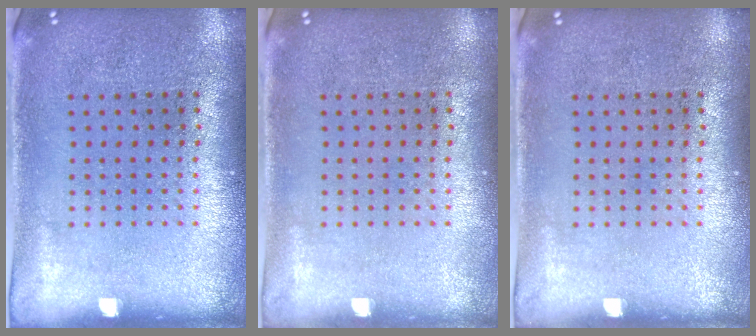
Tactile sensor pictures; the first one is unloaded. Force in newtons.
{"total": 0.0}
{"total": 0.0}